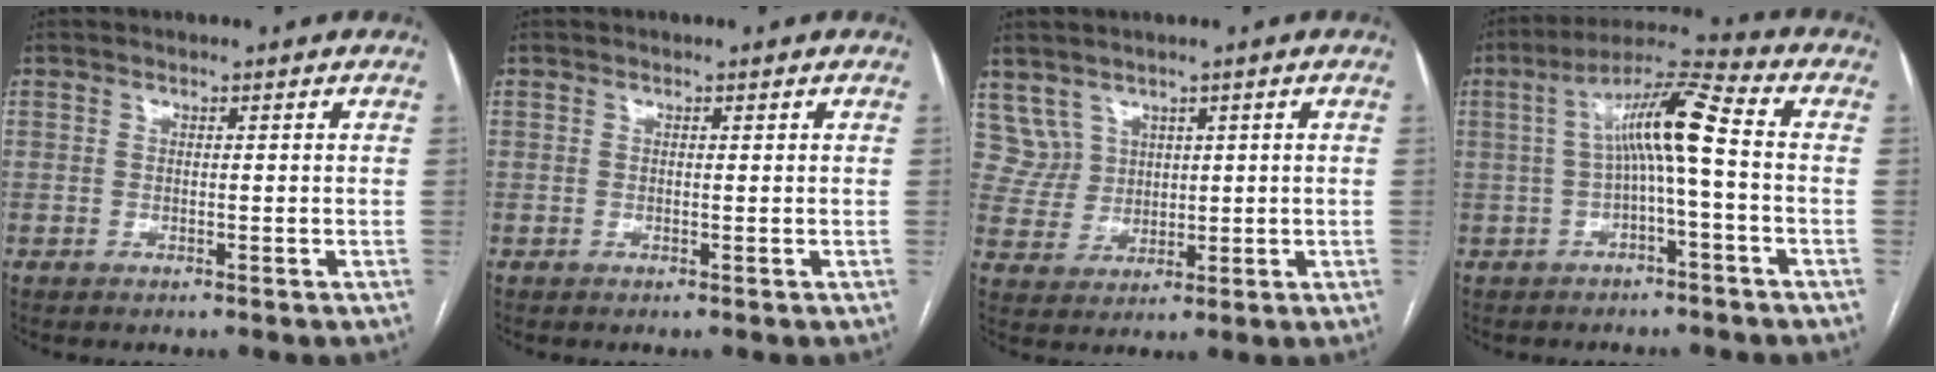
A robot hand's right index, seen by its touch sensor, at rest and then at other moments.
{"total": 0.0}
{"total": 4.8, "force": [2.8, 3.8, -0.2], "torque": [-0.002, 0.014, 0.066]}
{"total": 9.2, "force": [-0.1, 0.4, 9.2], "torque": [-0.163, 0.034, -0.002]}